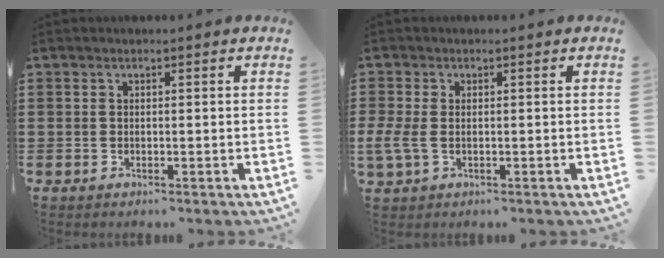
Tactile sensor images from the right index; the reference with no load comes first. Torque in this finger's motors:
{"motor_torque": [0.90, -0.02, 0.38, 0.11]}